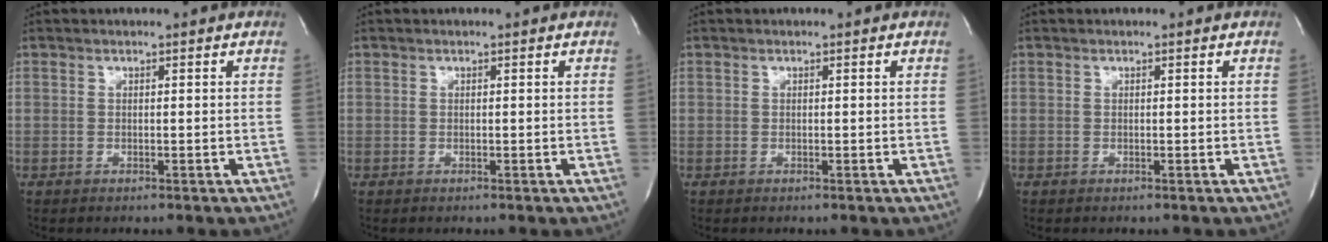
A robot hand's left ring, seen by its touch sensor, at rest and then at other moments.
{"total": 0.0}
{"total": 0.0}
{"total": 0.0}